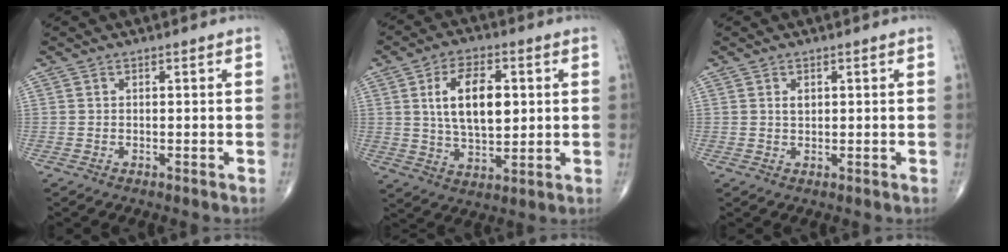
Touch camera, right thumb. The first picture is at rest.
{"total": 12.3, "force": [2.4, 6.6, 10.1], "torque": [-0.159, -0.007, 0.044]}
{"total": 1.4, "force": [0.5, 0.9, 1.0], "torque": [-0.013, -0.003, 0.010]}